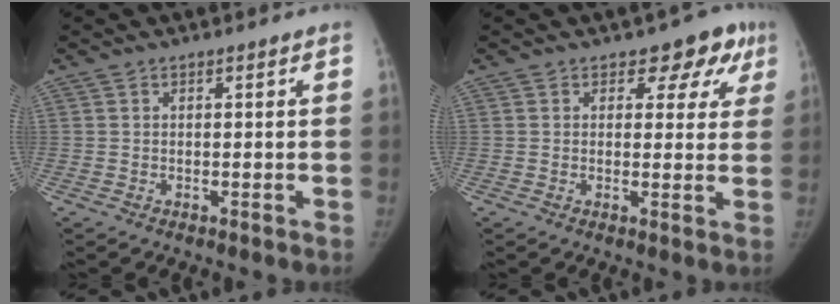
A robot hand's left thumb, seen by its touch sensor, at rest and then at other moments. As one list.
[{"total": 6.4, "force": [3.6, 4.3, 3.0], "torque": [0.009, -0.011, 0.034]}]